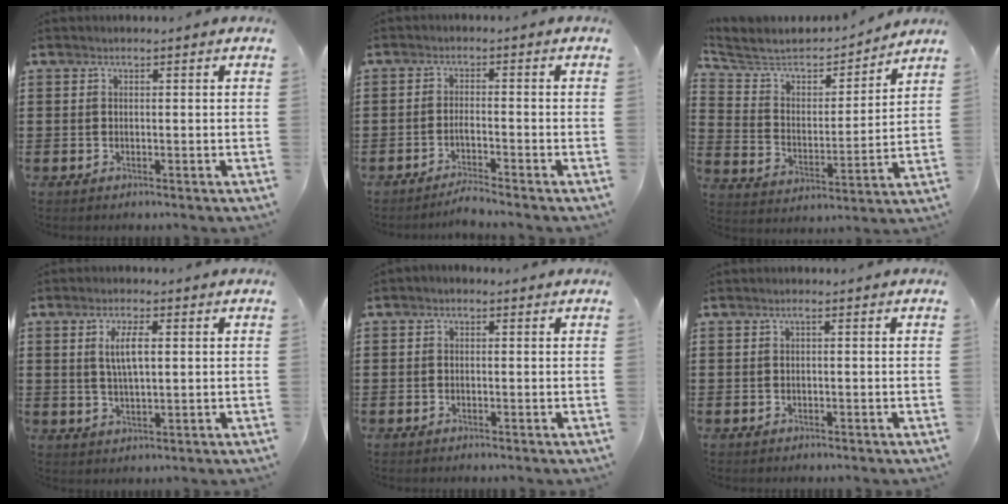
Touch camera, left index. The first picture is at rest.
{"total": 2.4, "force": [-2.0, -0.1, 1.4], "torque": [-0.025, 0.004, -0.037]}
{"total": 5.6, "force": [4.8, 2.1, 2.0], "torque": [-0.072, -0.032, 0.074]}
{"total": 4.9, "force": [1.2, 1.6, 4.5], "torque": [-0.093, 0.008, 0.018]}
{"total": 0.6, "force": [-0.4, 0.4, 0.3], "torque": [-0.006, 0.000, -0.008]}
{"total": 0.8, "force": [-0.1, 0.1, 0.8], "torque": [-0.015, -0.002, -0.002]}